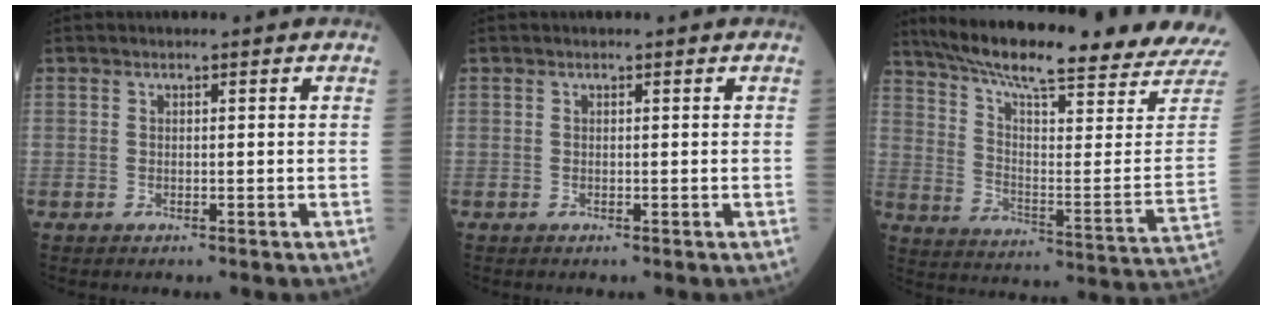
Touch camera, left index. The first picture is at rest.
{"total": 0.0}
{"total": 26.0, "force": [23.1, 0.7, 11.9], "torque": [-0.202, -0.080, 0.309]}